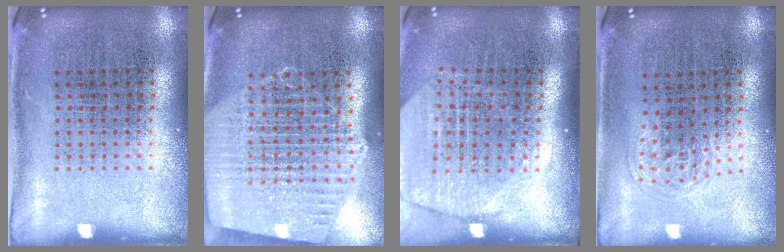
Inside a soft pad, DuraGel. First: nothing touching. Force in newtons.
{"total": 1.9, "press": 1.8, "slide": 0.7}
{"total": 1.9, "press": 1.6, "slide": 1.0}
{"total": 1.0, "press": 0.6, "slide": 0.8}